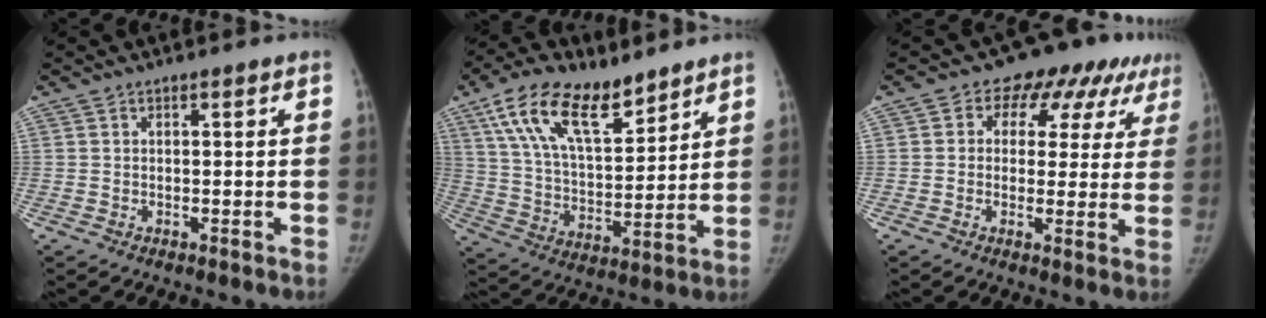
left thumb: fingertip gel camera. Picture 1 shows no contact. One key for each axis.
{"total": 17.6, "fx": 11.0, "fy": 7.9, "fz": 11.2, "tx": -0.166, "ty": -0.042, "tz": 0.207}
{"total": 13.1, "fx": 6.0, "fy": 9.0, "fz": 7.4, "tx": -0.039, "ty": 0.013, "tz": 0.069}